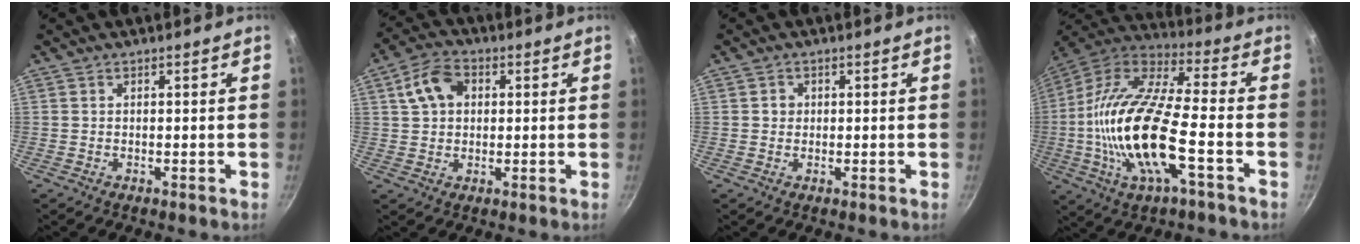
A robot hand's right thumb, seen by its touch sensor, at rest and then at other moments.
{"total": 8.0, "force": [2.0, 5.8, 5.1], "torque": [-0.075, 0.014, 0.028]}
{"total": 1.6, "force": [0.2, 1.5, 0.4], "torque": [0.000, 0.002, 0.000]}
{"total": 22.0, "force": [-4.6, 7.8, 20.0], "torque": [-0.393, 0.030, -0.103]}